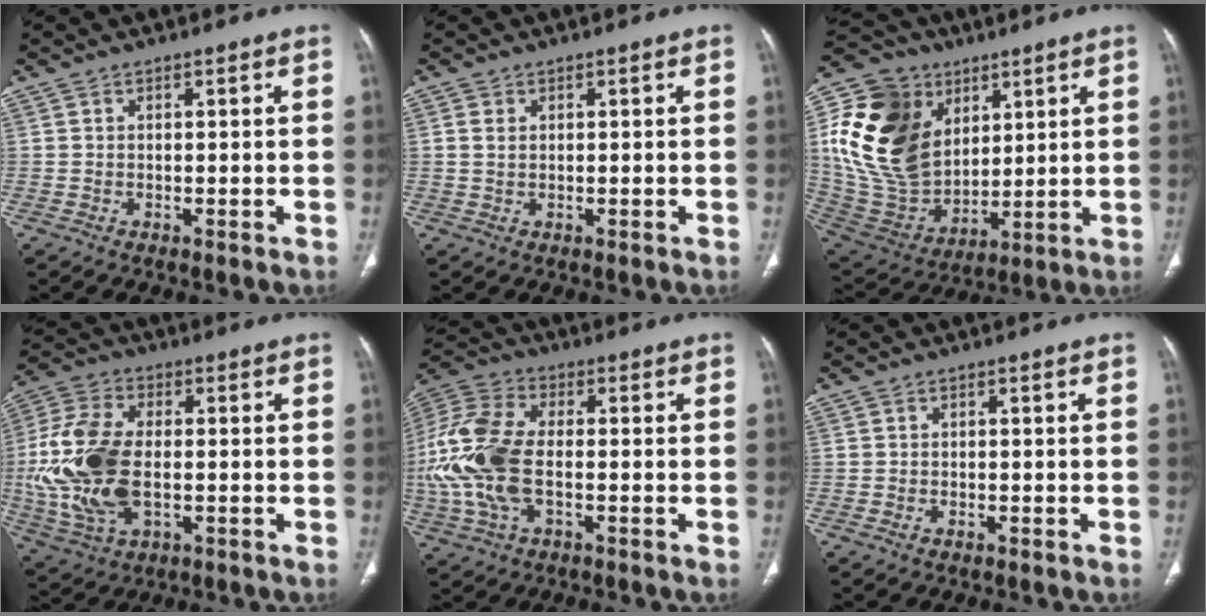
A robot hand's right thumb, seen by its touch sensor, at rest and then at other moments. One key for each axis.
{"total": 1.6, "fx": 0.4, "fy": 1.2, "fz": 1.0, "tx": -0.022, "ty": 0.000, "tz": 0.011}
{"total": 25.2, "fx": 7.2, "fy": 18.6, "fz": 15.4, "tx": -0.284, "ty": -0.010, "tz": 0.147}
{"total": 17.5, "fx": -1.5, "fy": 9.8, "fz": 14.4, "tx": -0.323, "ty": 0.003, "tz": -0.024}
{"total": 16.3, "fx": -2.2, "fy": 8.7, "fz": 13.6, "tx": -0.315, "ty": 0.018, "tz": -0.042}
{"total": 0.9, "fx": -0.6, "fy": 0.5, "fz": 0.5, "tx": -0.016, "ty": 0.008, "tz": -0.006}